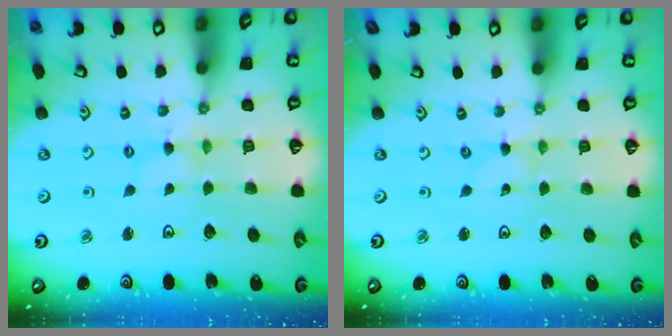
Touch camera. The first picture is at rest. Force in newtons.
{"total": 0.0}